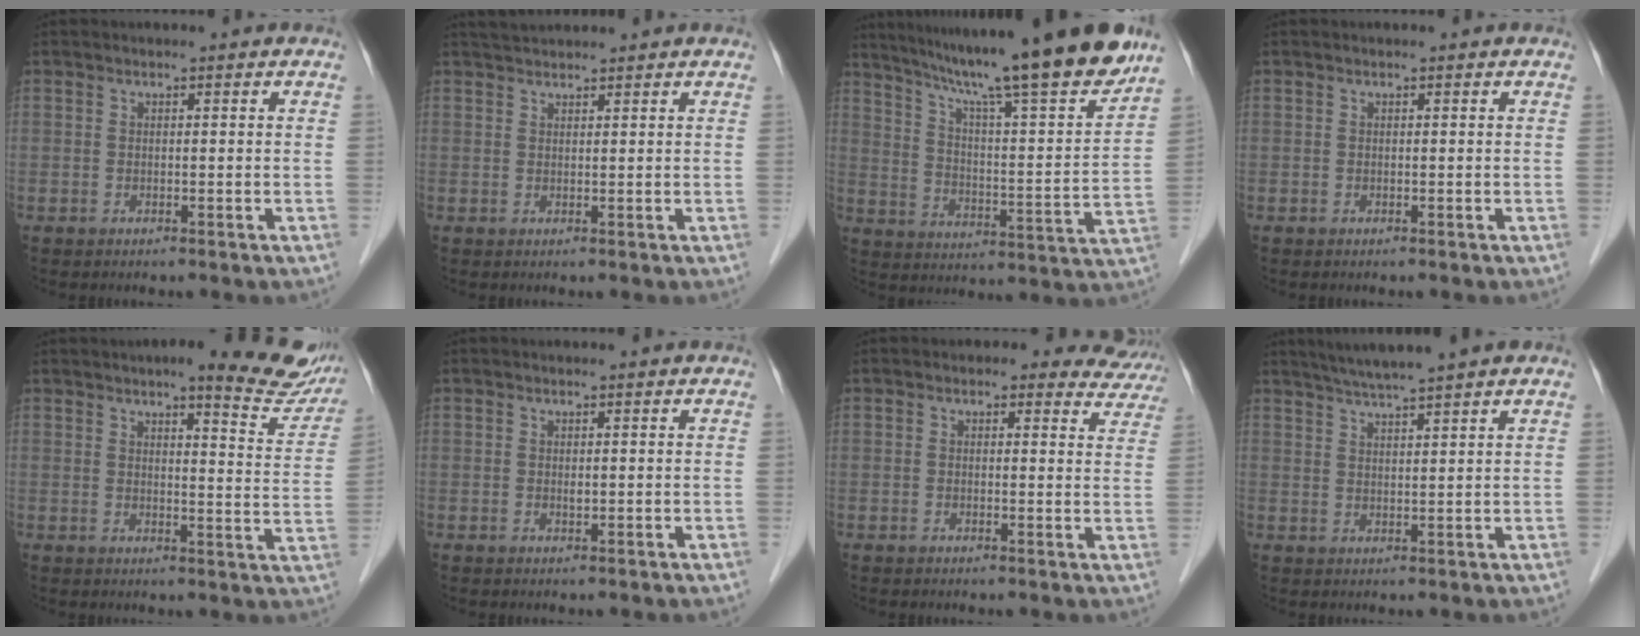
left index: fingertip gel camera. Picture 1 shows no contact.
{"total": 2.8, "force": [2.8, 0.2, 0.7], "torque": [-0.013, 0.026, 0.050]}
{"total": 23.2, "force": [19.1, 0.2, 13.1], "torque": [-0.214, -0.026, 0.282]}
{"total": 0.0}
{"total": 13.0, "force": [11.1, 2.3, 6.3], "torque": [-0.058, -0.025, 0.111]}
{"total": 0.5, "force": [0.0, 0.3, 0.4], "torque": [-0.010, -0.002, 0.000]}
{"total": 6.3, "force": [5.6, 2.9, 0.4], "torque": [0.029, -0.004, 0.032]}
{"total": 10.2, "force": [8.5, -0.3, 5.6], "torque": [-0.091, 0.020, 0.118]}